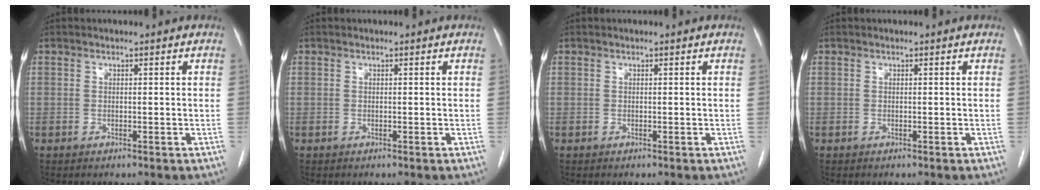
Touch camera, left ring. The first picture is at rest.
{"total": 0.0}
{"total": 0.0}
{"total": 0.0}